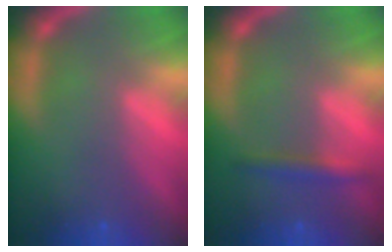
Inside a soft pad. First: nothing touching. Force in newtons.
{"total": 1.9}